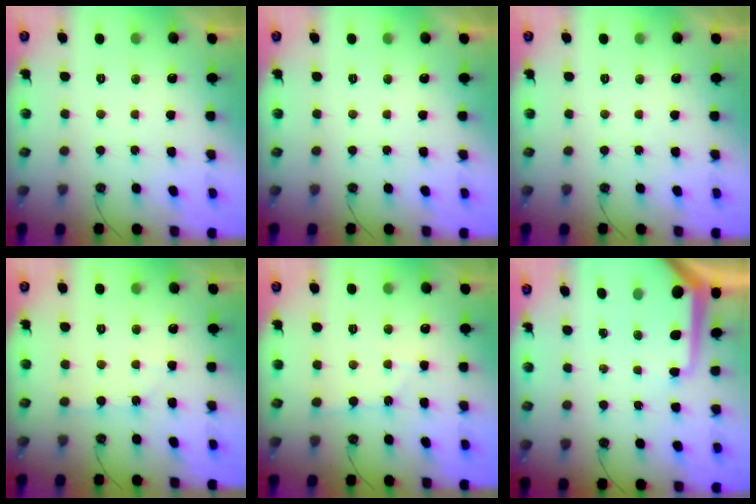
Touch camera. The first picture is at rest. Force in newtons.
{"total": 0.0}
{"total": 0.0}
{"total": 2.0, "press": 2.0, "slide": 0.2}
{"total": 3.0, "press": 3.0, "slide": 0.4}
{"total": 8.3, "press": 8.3, "slide": 0.7}